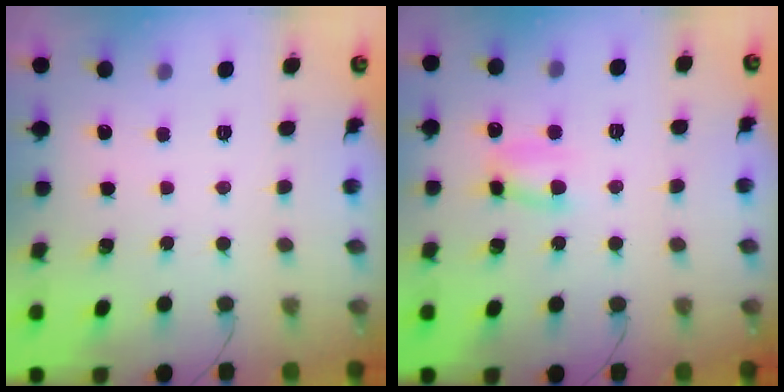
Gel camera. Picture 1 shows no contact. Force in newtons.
{"total": 5.8, "press": 5.8, "slide": 0.6}